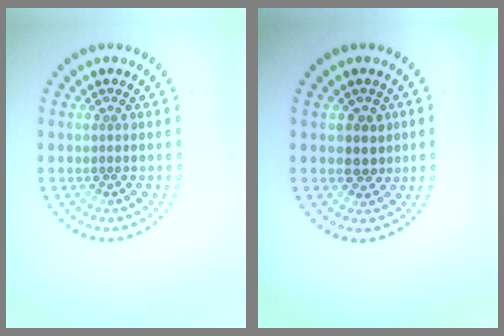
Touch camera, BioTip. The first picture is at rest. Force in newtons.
{"total": 2.2, "press": 2.0, "slide": 0.9}